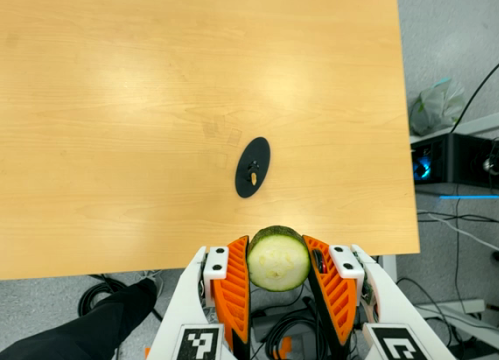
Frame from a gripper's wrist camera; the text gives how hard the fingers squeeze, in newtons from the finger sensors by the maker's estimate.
{"total": 11.4, "left": 10.7, "right": 12.2}